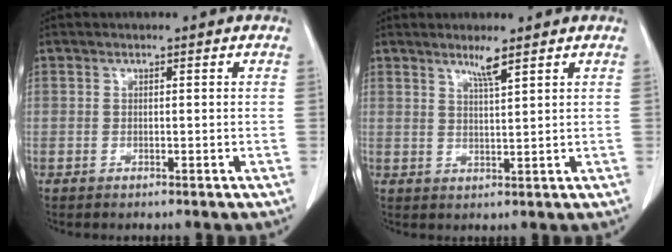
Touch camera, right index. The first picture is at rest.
{"total": 2.9, "force": [2.1, -0.4, 1.9], "torque": [-0.039, -0.005, 0.041]}